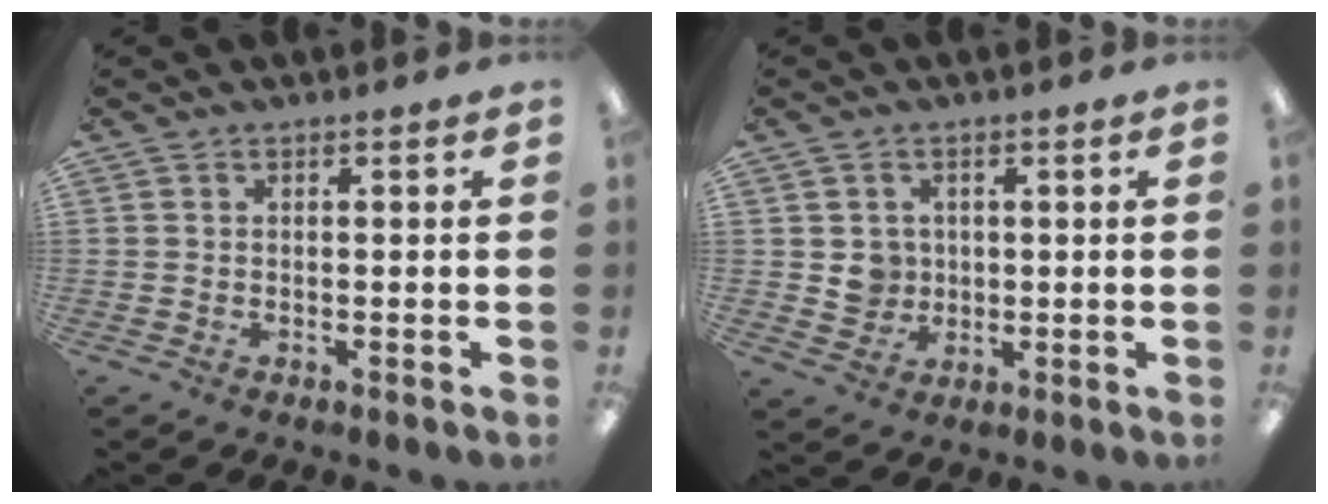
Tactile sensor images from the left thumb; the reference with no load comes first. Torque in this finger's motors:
{"motor_torque": [-0.28, 0.29, 0.04, -0.11, 0.04]}